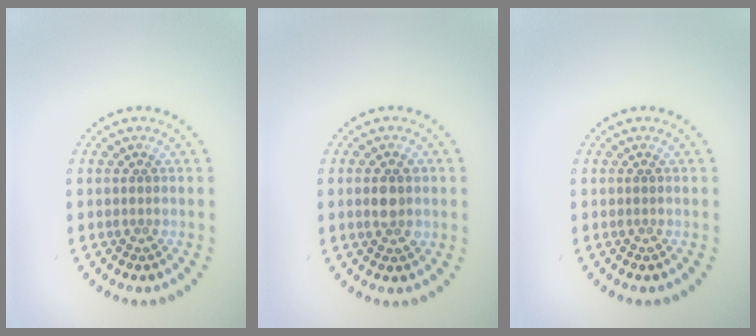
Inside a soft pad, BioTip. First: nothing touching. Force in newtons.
{"total": 2.5, "press": 2.5, "slide": 0.3}
{"total": 0.0}